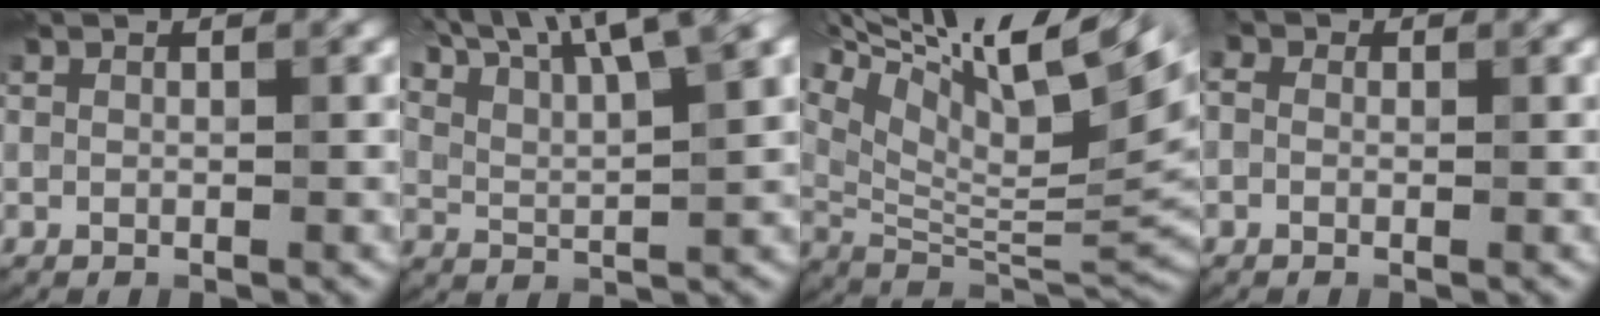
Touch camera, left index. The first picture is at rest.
{"total": 13.8, "force": [9.5, 4.3, 9.0], "torque": [-0.140, 0.048, 0.118]}
{"total": 16.1, "force": [8.6, 5.0, 12.7], "torque": [-0.226, 0.031, 0.154]}
{"total": 2.1, "force": [0.5, 1.7, 1.2], "torque": [-0.016, 0.003, -0.014]}